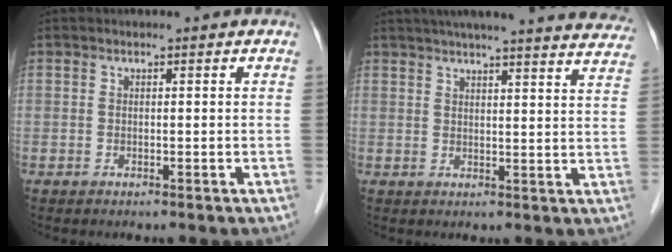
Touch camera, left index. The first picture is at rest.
{"total": 27.1, "force": [24.8, 2.3, 10.7], "torque": [-0.160, -0.031, 0.291]}